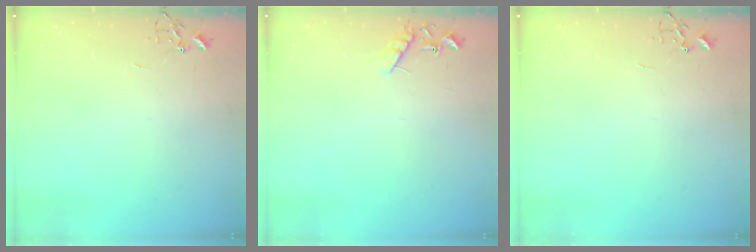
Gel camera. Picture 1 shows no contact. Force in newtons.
{"total": 8.0, "press": 8.0, "slide": 0.4}
{"total": 0.0}